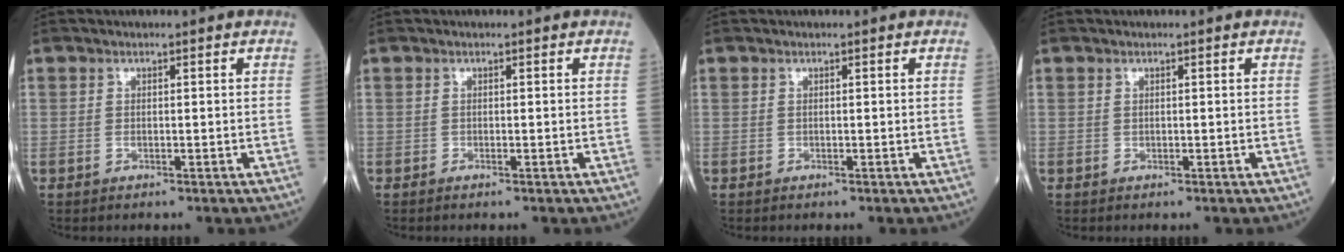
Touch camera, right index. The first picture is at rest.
{"total": 0.0}
{"total": 0.0}
{"total": 0.0}